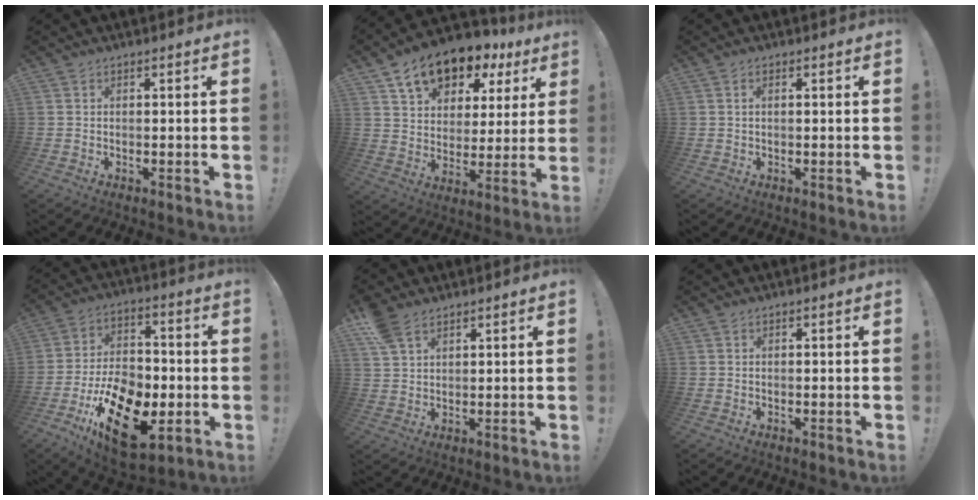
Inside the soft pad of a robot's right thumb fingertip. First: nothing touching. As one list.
[{"total": 14.3, "force": [9.8, 8.2, 6.3], "torque": [-0.092, -0.067, 0.175]}, {"total": 1.0, "force": [0.3, 0.3, 0.9], "torque": [-0.012, 0.000, 0.003]}, {"total": 21.7, "force": [-9.1, 12.6, 15.2], "torque": [-0.250, 0.058, -0.142]}, {"total": 6.6, "force": [4.3, 3.7, 3.4], "torque": [-0.059, -0.015, 0.087]}, {"total": 0.0}]